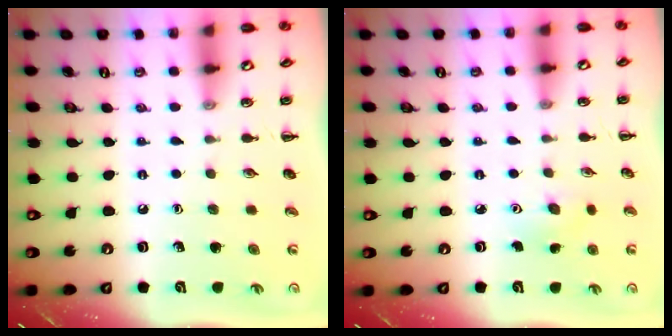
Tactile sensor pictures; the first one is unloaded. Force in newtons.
{"total": 4.3, "press": 4.2, "slide": 1.1}